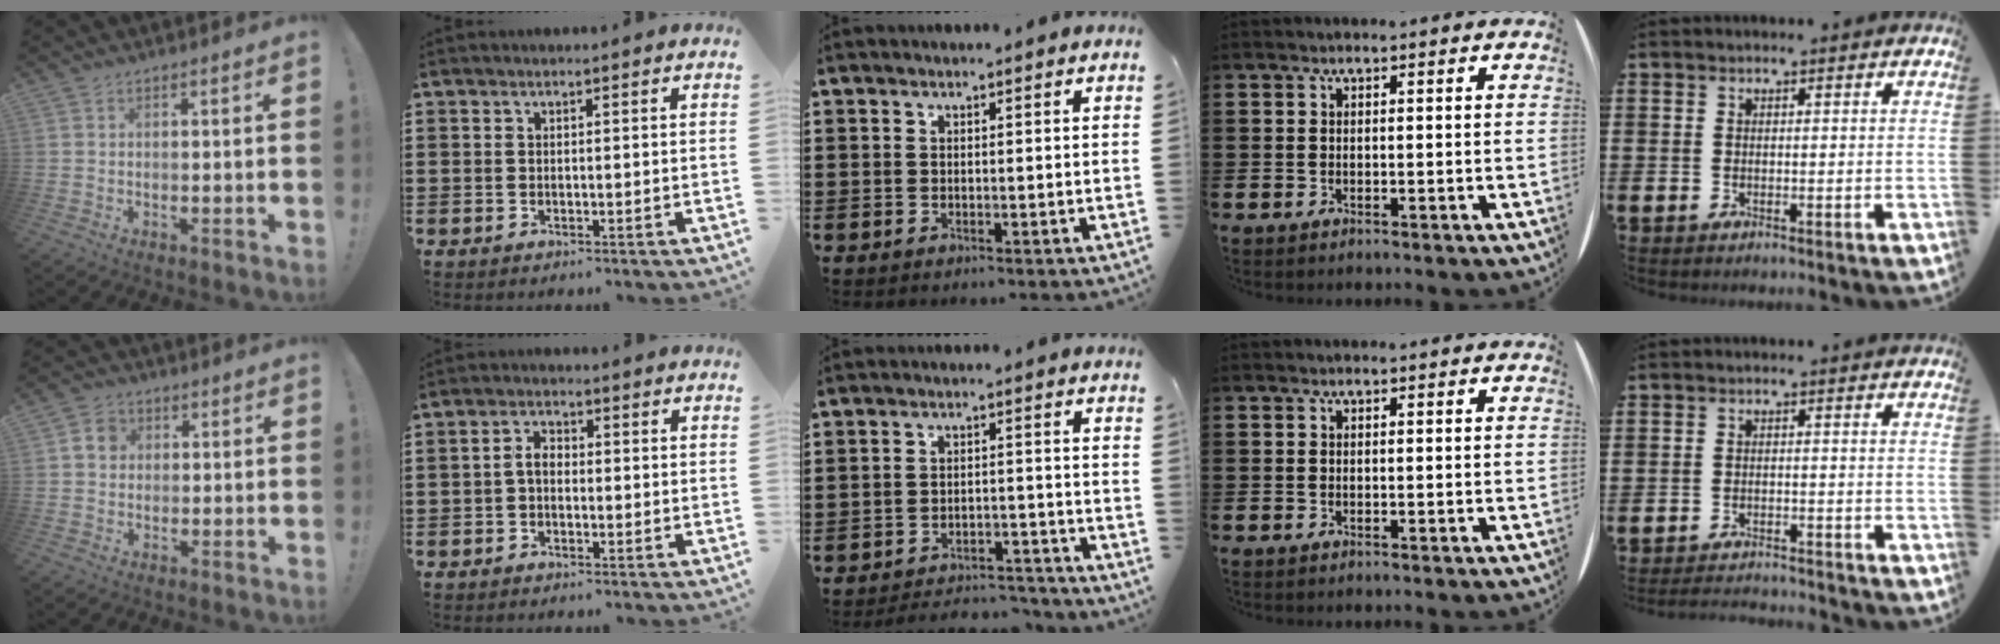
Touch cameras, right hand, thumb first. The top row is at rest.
{"thumb": {"total": 4.9, "force": [0.9, 4.3, 2.2], "torque": [-0.033, 0.010, 0.019]}, "index": {"total": 2.6, "force": [-0.5, 1.5, 2.1], "torque": [-0.050, 0.000, -0.012]}, "middle": {"total": 4.3, "force": [-4.3, 0.6, 0.3], "torque": [-0.016, 0.002, -0.092]}, "little": {"total": 2.0, "force": [-2.0, -0.1, 0.0], "torque": [-0.005, 0.003, -0.043]}}